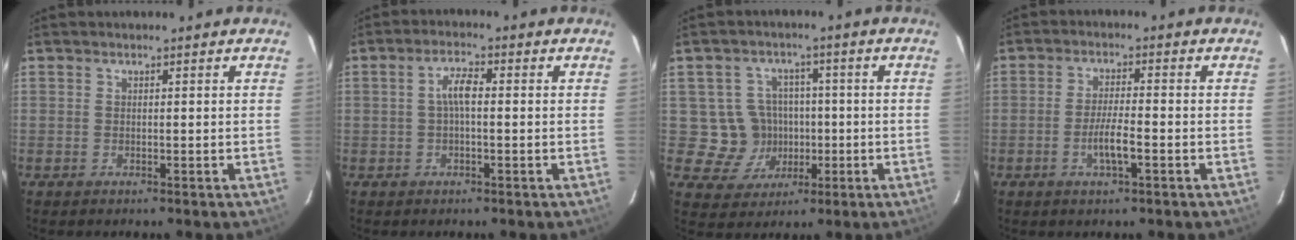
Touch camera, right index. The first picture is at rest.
{"total": 3.5, "force": [-0.1, 1.0, 3.3], "torque": [-0.066, 0.010, -0.001]}
{"total": 7.9, "force": [-1.0, 7.7, 1.2], "torque": [-0.046, 0.024, -0.006]}
{"total": 5.0, "force": [-2.1, 0.6, 4.5], "torque": [-0.086, -0.003, -0.039]}